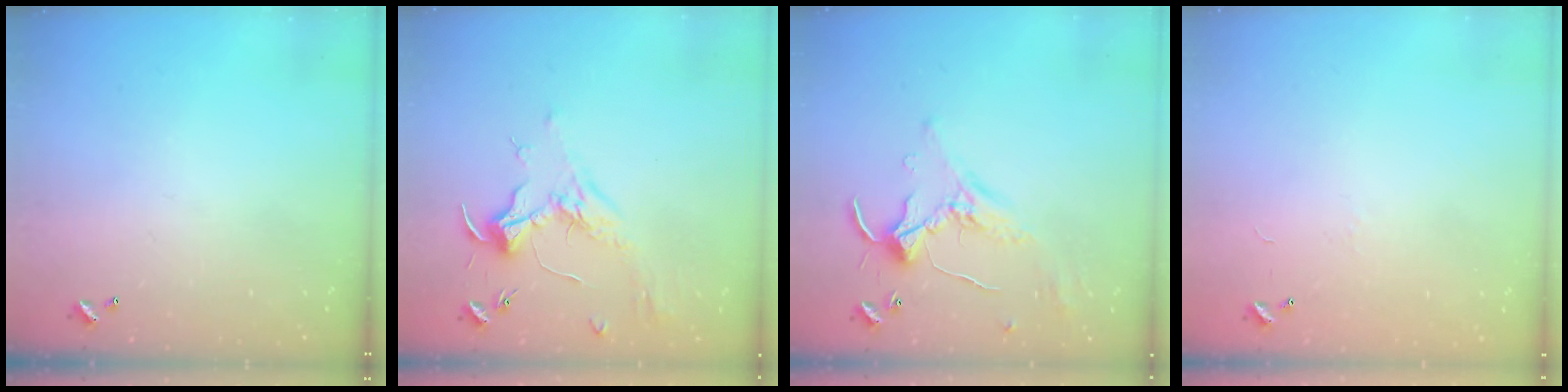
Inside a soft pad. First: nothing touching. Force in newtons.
{"total": 1.9, "press": 1.7, "slide": 0.7}
{"total": 1.0, "press": 0.5, "slide": 0.8}
{"total": 6.9, "press": 6.9, "slide": 0.9}